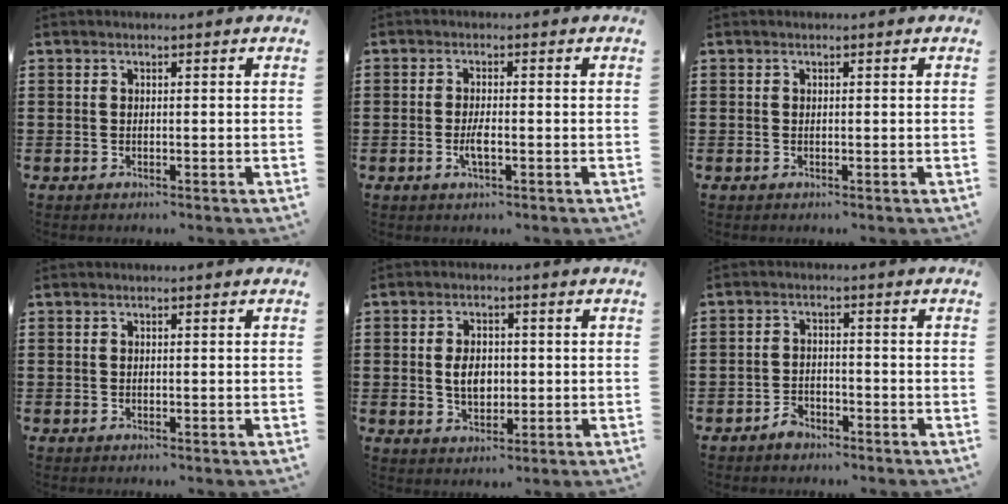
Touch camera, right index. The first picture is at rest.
{"total": 2.7, "force": [-0.8, 0.7, 2.4], "torque": [-0.051, -0.001, -0.016]}
{"total": 0.0}
{"total": 0.0}
{"total": 4.4, "force": [-0.1, 2.8, 3.4], "torque": [-0.056, -0.001, -0.006]}
{"total": 2.5, "force": [-2.1, 1.2, 0.6], "torque": [-0.015, 0.006, -0.043]}